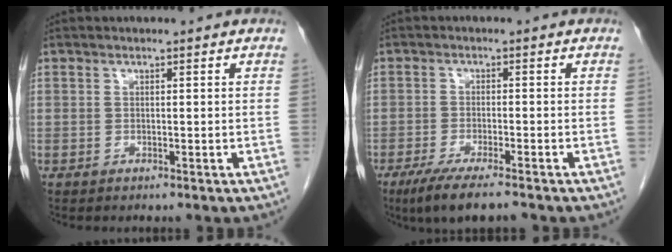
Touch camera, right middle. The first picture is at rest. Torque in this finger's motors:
{"motor_torque": [0.07, -0.04, 0.08, 0.08]}